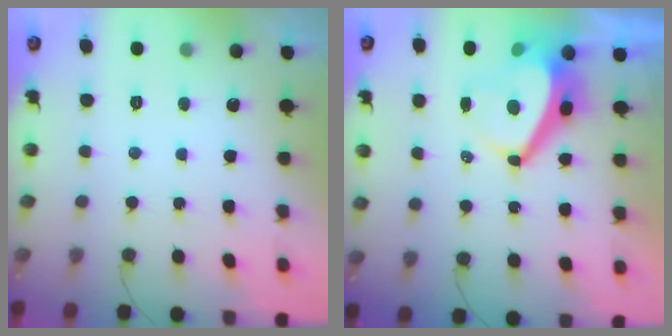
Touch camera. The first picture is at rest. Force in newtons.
{"total": 7.1, "press": 7.0, "slide": 0.8}